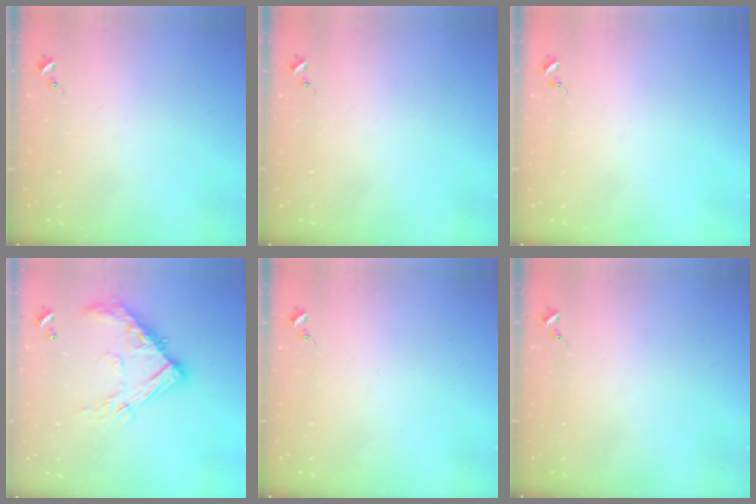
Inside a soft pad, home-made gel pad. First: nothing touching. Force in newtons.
{"total": 0.0}
{"total": 0.0}
{"total": 17.2, "press": 17.2, "slide": 1.2}
{"total": 0.0}
{"total": 0.0}